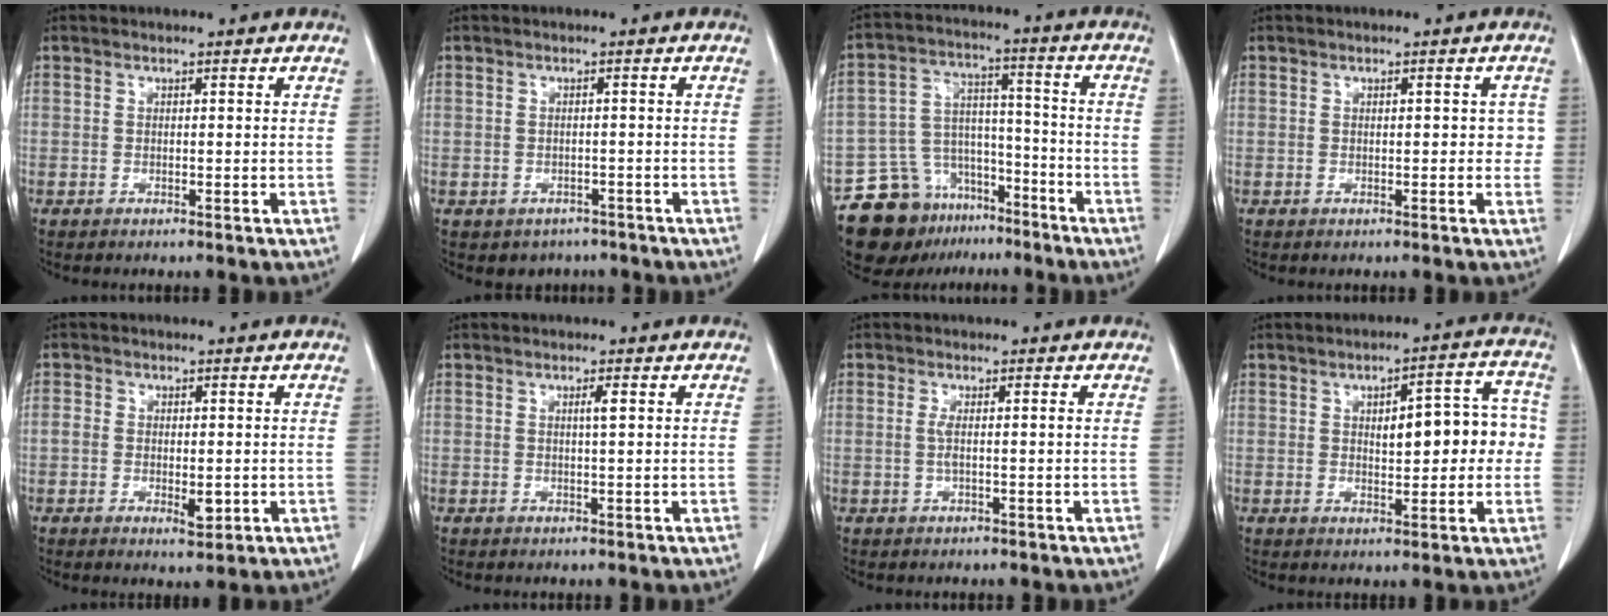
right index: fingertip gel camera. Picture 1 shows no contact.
{"total": 3.3, "force": [-2.4, 2.3, 0.3], "torque": [-0.003, 0.010, -0.028]}
{"total": 13.4, "force": [-9.7, 8.1, 4.3], "torque": [-0.075, 0.051, -0.158]}
{"total": 2.4, "force": [0.1, 1.4, 1.9], "torque": [-0.013, 0.009, 0.000]}
{"total": 4.1, "force": [-0.7, 2.2, 3.3], "torque": [-0.048, -0.001, -0.005]}
{"total": 1.1, "force": [0.3, -0.1, 1.0], "torque": [-0.019, 0.001, 0.004]}
{"total": 1.5, "force": [0.0, -0.1, 1.5], "torque": [-0.030, 0.001, 0.000]}
{"total": 9.8, "force": [0.7, 3.8, 9.0], "torque": [-0.109, 0.036, 0.014]}